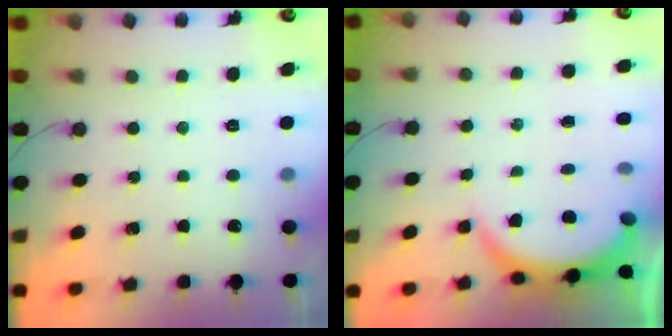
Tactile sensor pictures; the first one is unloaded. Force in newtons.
{"total": 5.4, "press": 5.4, "slide": 0.4}